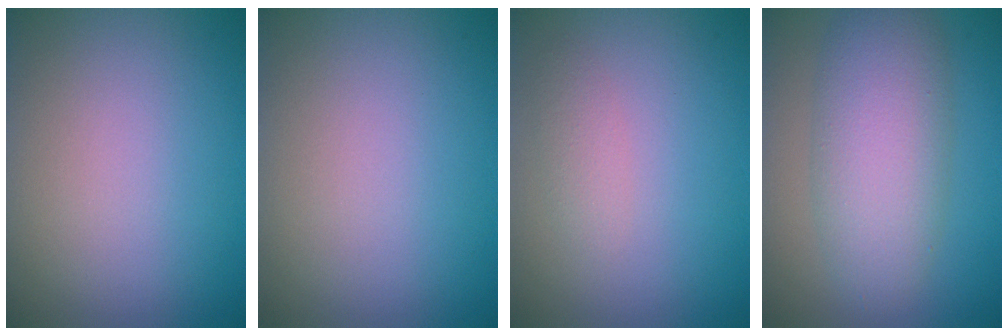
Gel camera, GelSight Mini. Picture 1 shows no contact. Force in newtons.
{"total": 0.0}
{"total": 1.2, "press": 1.2, "slide": 0.0}
{"total": 6.4, "press": 6.4, "slide": 0.2}